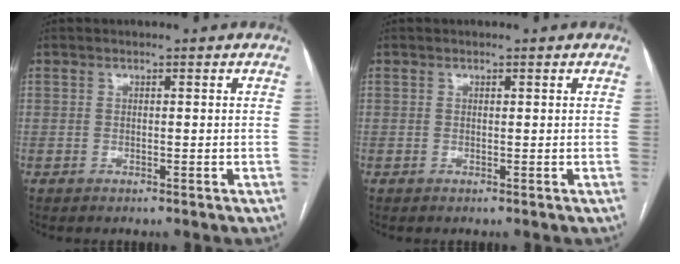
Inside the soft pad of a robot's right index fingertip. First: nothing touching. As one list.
[{"total": 0.0}]